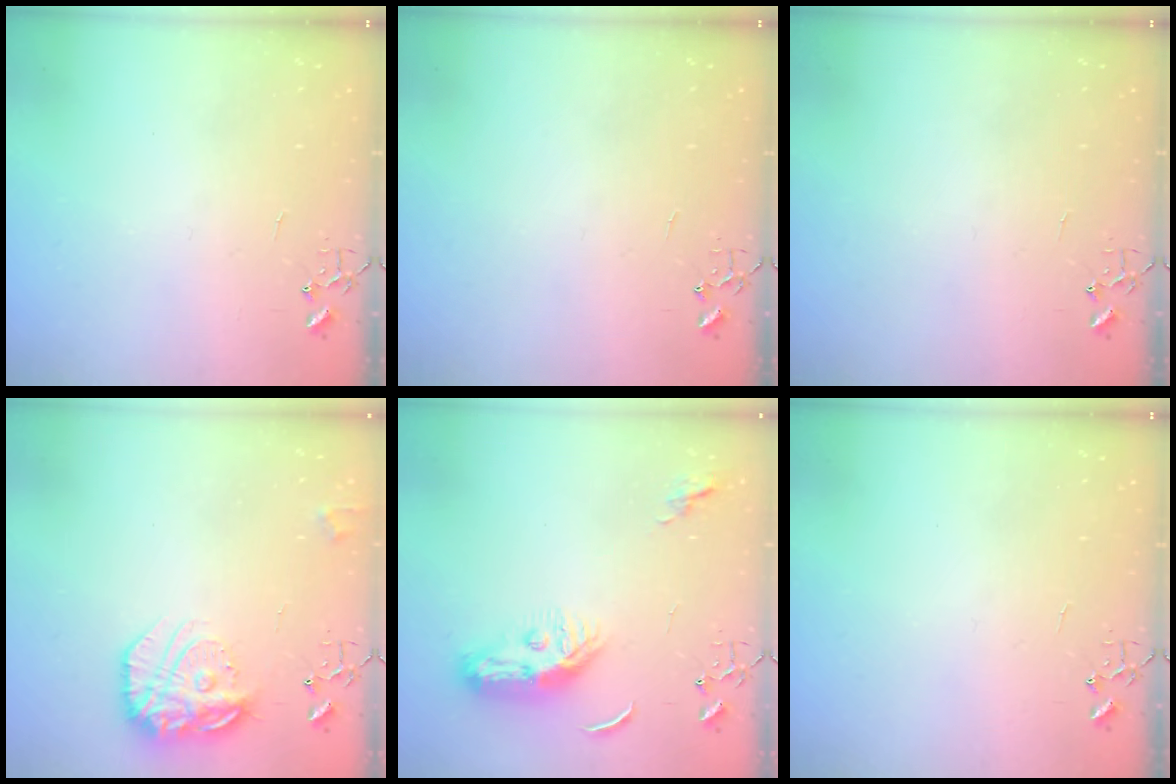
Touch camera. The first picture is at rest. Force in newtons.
{"total": 0.0}
{"total": 0.0}
{"total": 17.4, "press": 17.3, "slide": 1.2}
{"total": 9.3, "press": 9.2, "slide": 1.2}
{"total": 0.0}